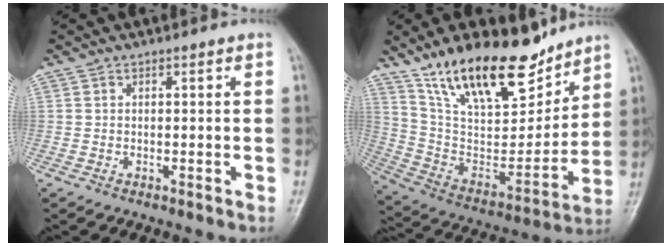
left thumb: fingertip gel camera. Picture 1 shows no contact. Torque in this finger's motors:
{"motor_torque": [2.08, 2.09, 1.47, -1.30, 0.27]}